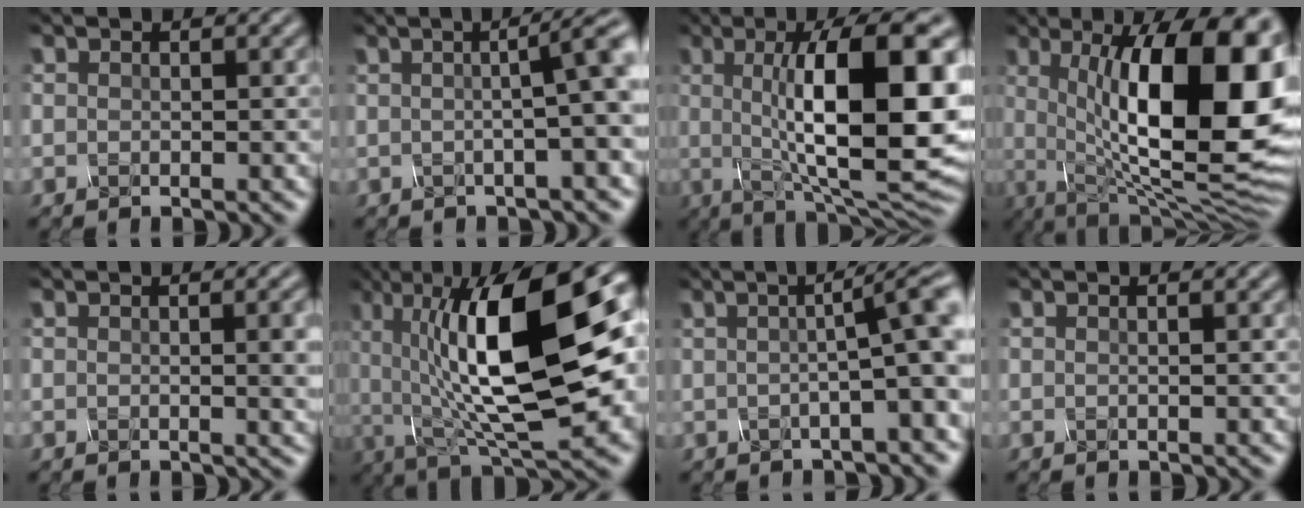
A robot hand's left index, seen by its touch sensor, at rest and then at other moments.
{"total": 6.7, "force": [0.8, 1.7, 6.5], "torque": [-0.053, 0.019, 0.005]}
{"total": 14.6, "force": [1.1, 4.4, 13.8], "torque": [-0.175, 0.002, 0.012]}
{"total": 17.4, "force": [2.5, 6.2, 16.1], "torque": [-0.205, 0.006, 0.032]}
{"total": 3.8, "force": [0.2, 1.4, 3.6], "torque": [-0.029, 0.006, 0.001]}
{"total": 15.0, "force": [1.9, 5.3, 13.9], "torque": [-0.228, 0.000, 0.025]}
{"total": 7.6, "force": [0.7, 1.5, 7.4], "torque": [-0.083, 0.021, 0.003]}
{"total": 0.7, "force": [0.1, 0.3, 0.6], "torque": [-0.004, 0.001, -0.004]}